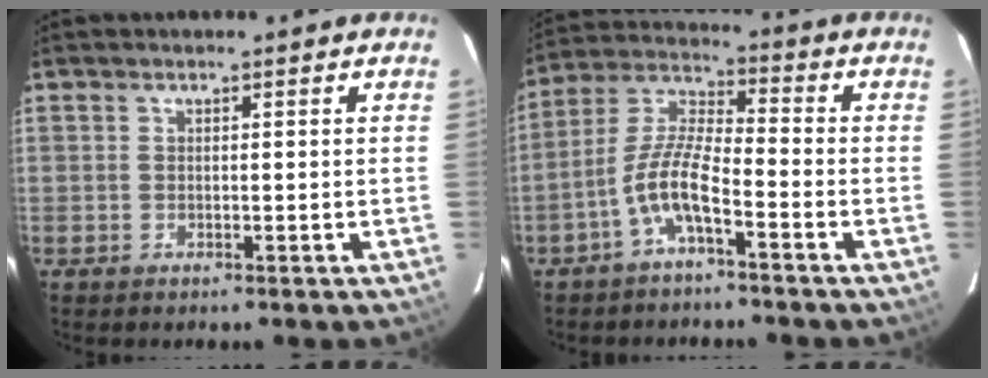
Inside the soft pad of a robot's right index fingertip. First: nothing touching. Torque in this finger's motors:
{"motor_torque": [1.20, -0.94, 0.76, 0.18]}